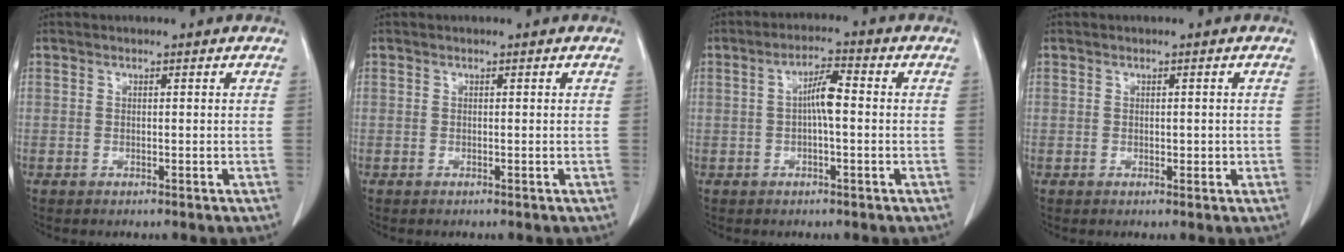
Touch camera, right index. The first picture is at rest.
{"total": 0.0}
{"total": 4.4, "force": [0.0, 0.8, 4.4], "torque": [-0.080, 0.013, -0.001]}
{"total": 1.1, "force": [-0.1, 0.7, 0.9], "torque": [-0.010, 0.000, 0.000]}